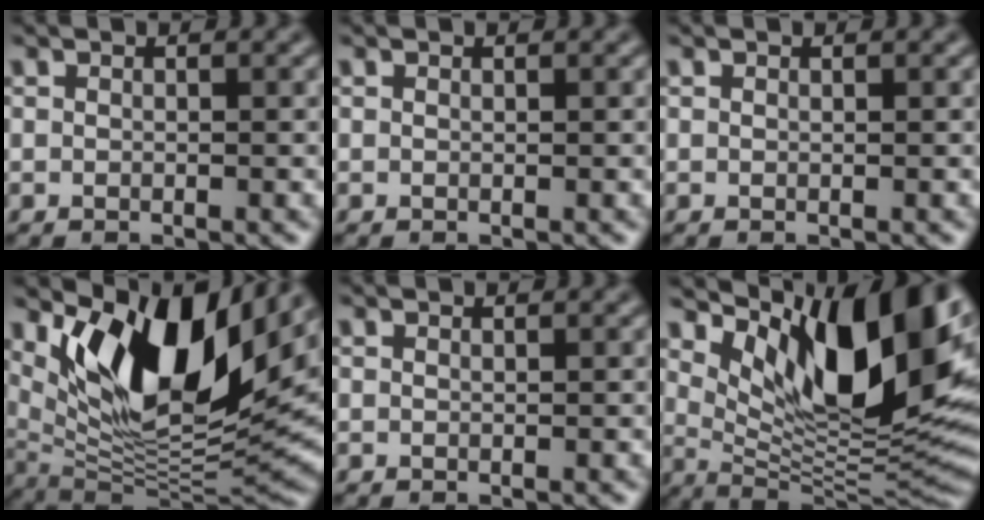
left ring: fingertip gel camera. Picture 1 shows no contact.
{"total": 0.0}
{"total": 0.0}
{"total": 13.8, "force": [5.5, 5.5, 11.3], "torque": [-0.197, -0.011, 0.107]}
{"total": 0.0}
{"total": 14.4, "force": [5.9, 5.6, 11.8], "torque": [-0.172, -0.006, 0.112]}